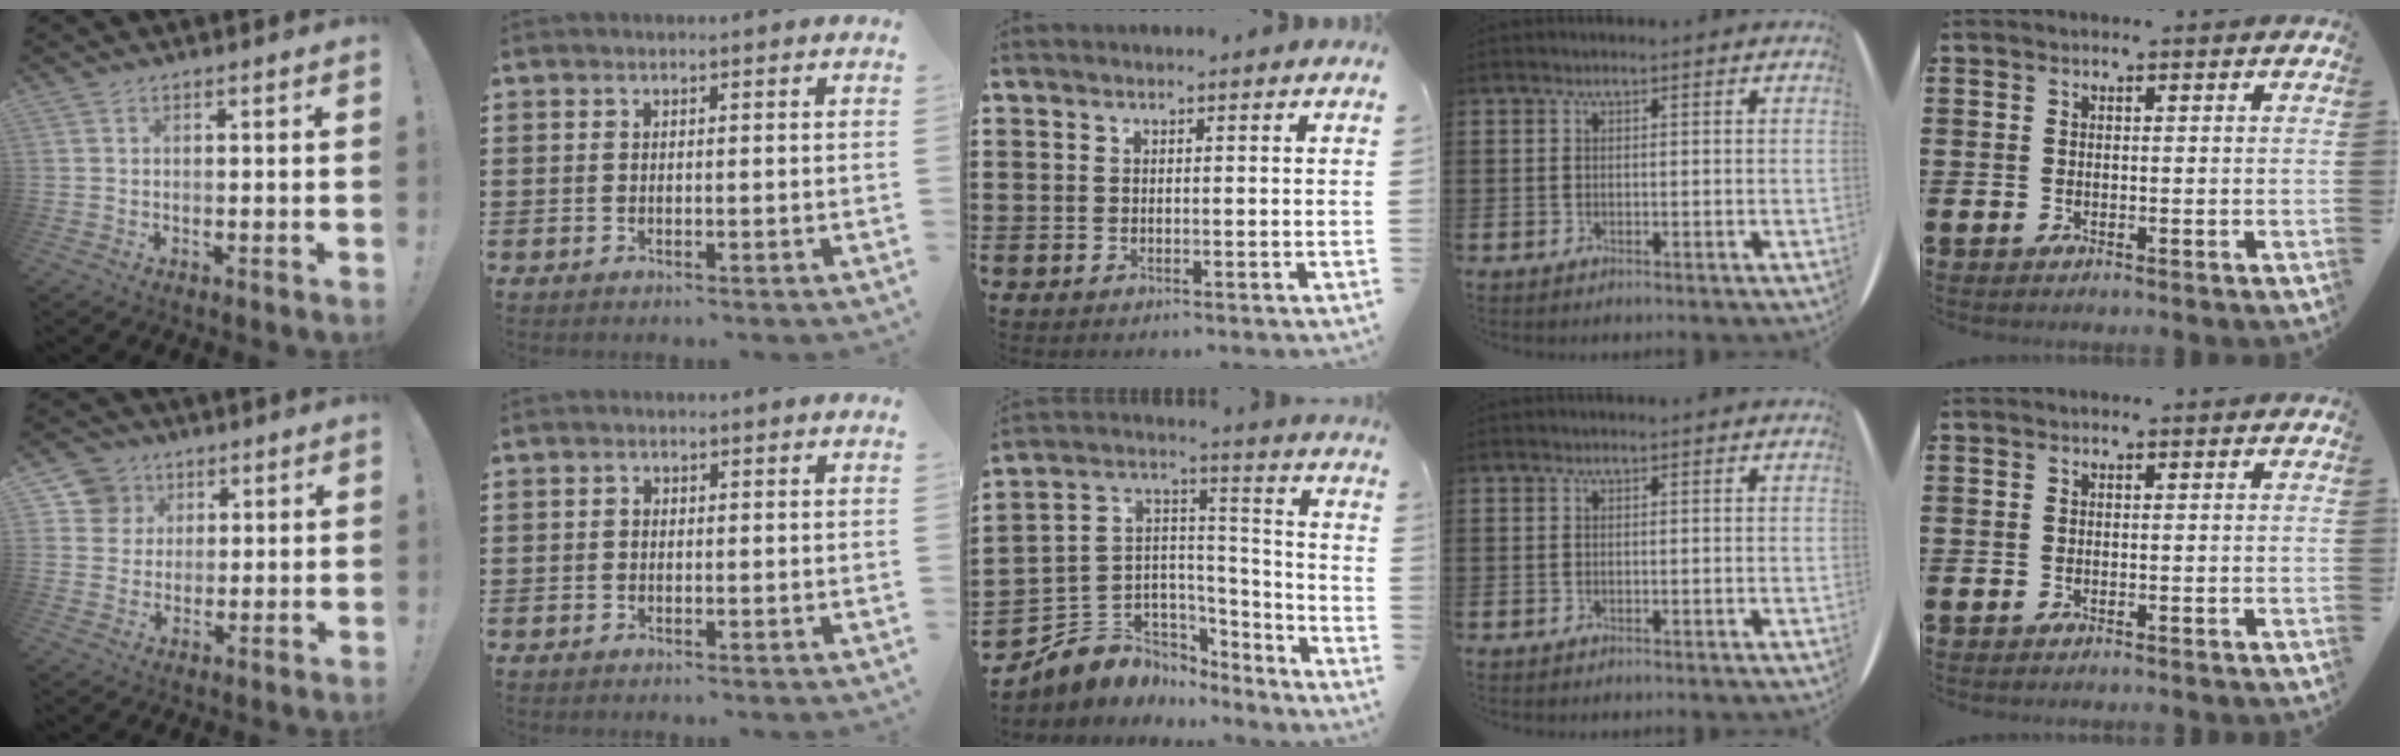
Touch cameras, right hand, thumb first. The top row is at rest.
{"thumb": {"total": 8.8, "force": [3.9, 7.7, 1.4], "torque": [-0.022, -0.023, 0.080]}, "index": {"total": 0.6, "force": [-0.1, 0.5, 0.2], "torque": [-0.005, 0.002, -0.004]}, "middle": {"total": 6.0, "force": [-3.6, 4.7, -0.7], "torque": [-0.027, -0.017, -0.075]}}